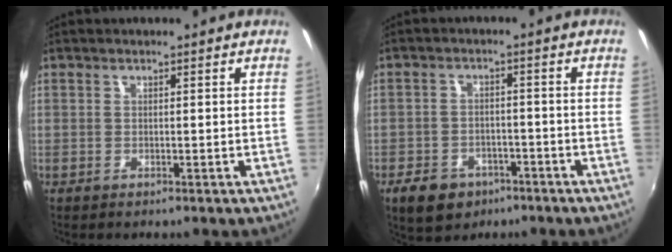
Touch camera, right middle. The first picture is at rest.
{"total": 8.4, "force": [-5.2, 5.7, 3.4], "torque": [-0.095, 0.001, -0.071]}